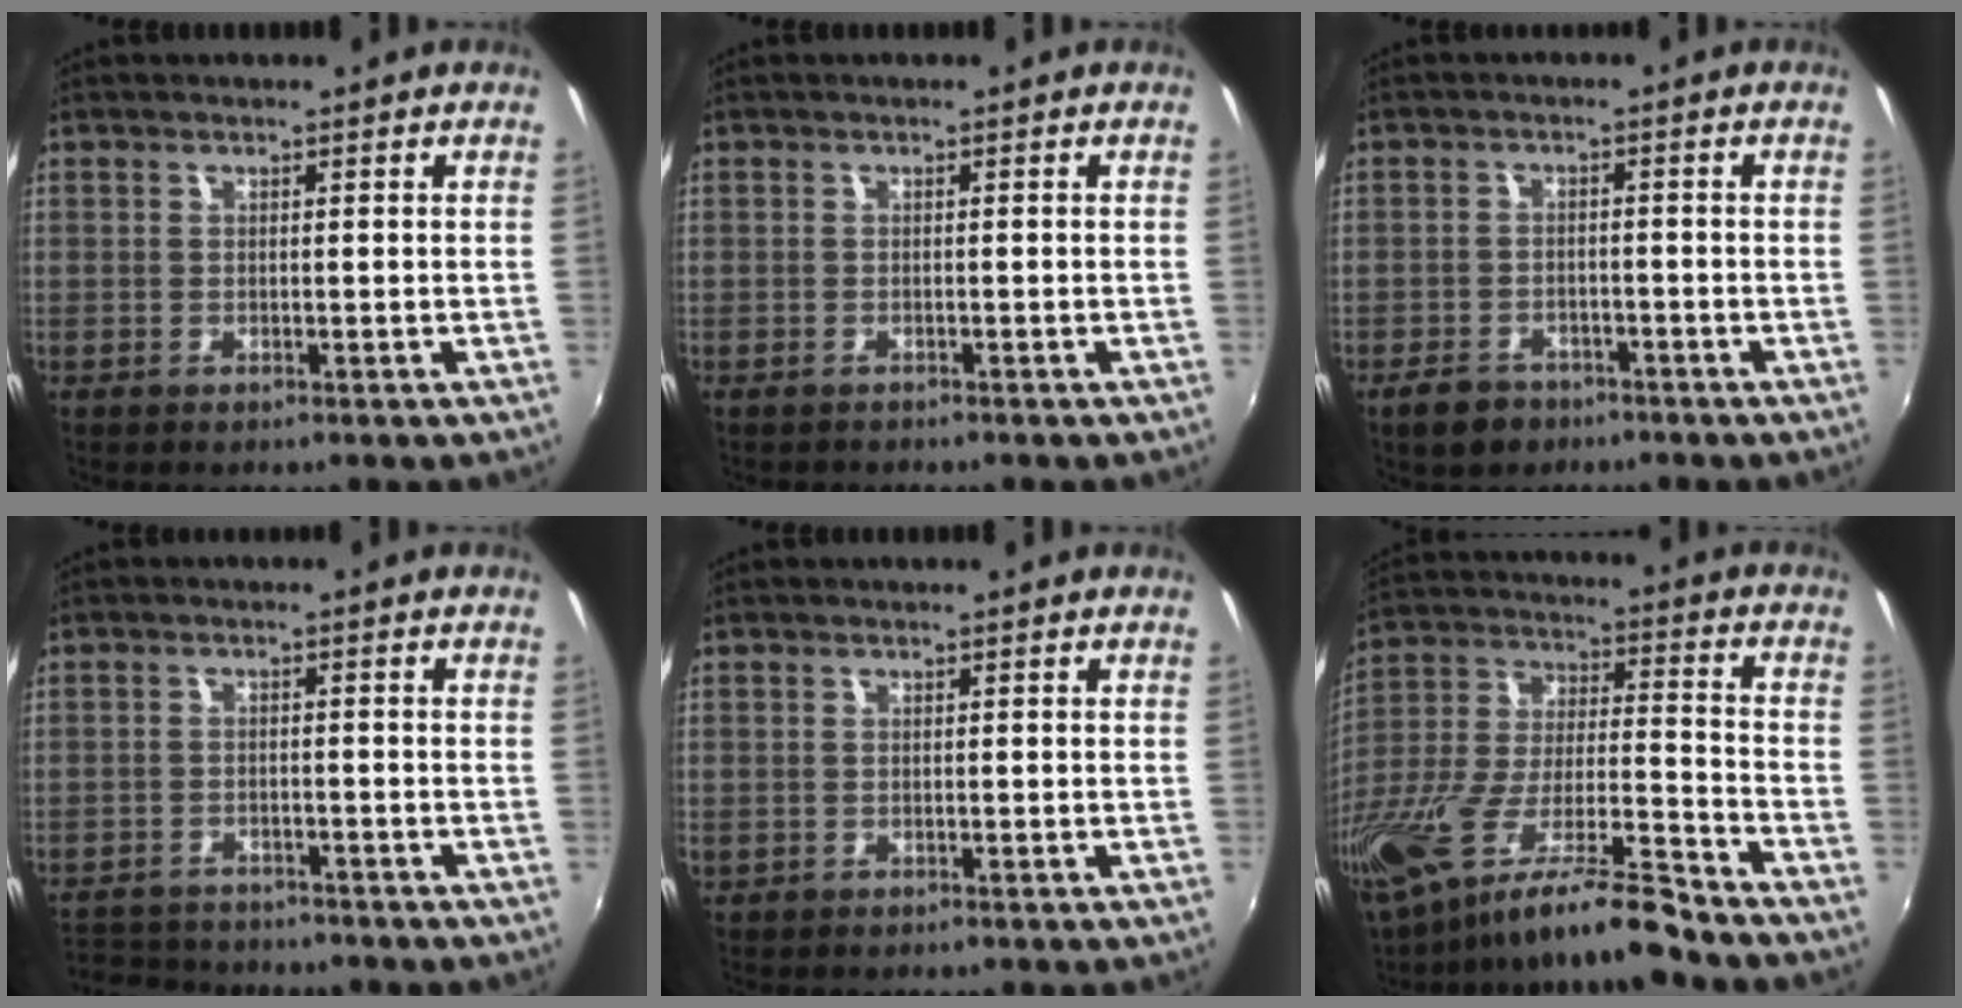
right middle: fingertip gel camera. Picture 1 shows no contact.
{"total": 0.8, "force": [-0.8, 0.2, 0.0], "torque": [-0.005, 0.000, -0.011]}
{"total": 5.2, "force": [-3.7, 3.2, 1.8], "torque": [-0.055, 0.003, -0.054]}
{"total": 9.2, "force": [-8.3, 3.2, 2.3], "torque": [-0.073, -0.001, -0.129]}
{"total": 1.0, "force": [-0.3, 0.8, 0.4], "torque": [-0.007, 0.001, -0.003]}
{"total": 18.7, "force": [-14.5, 1.7, 11.6], "torque": [-0.229, -0.028, -0.267]}